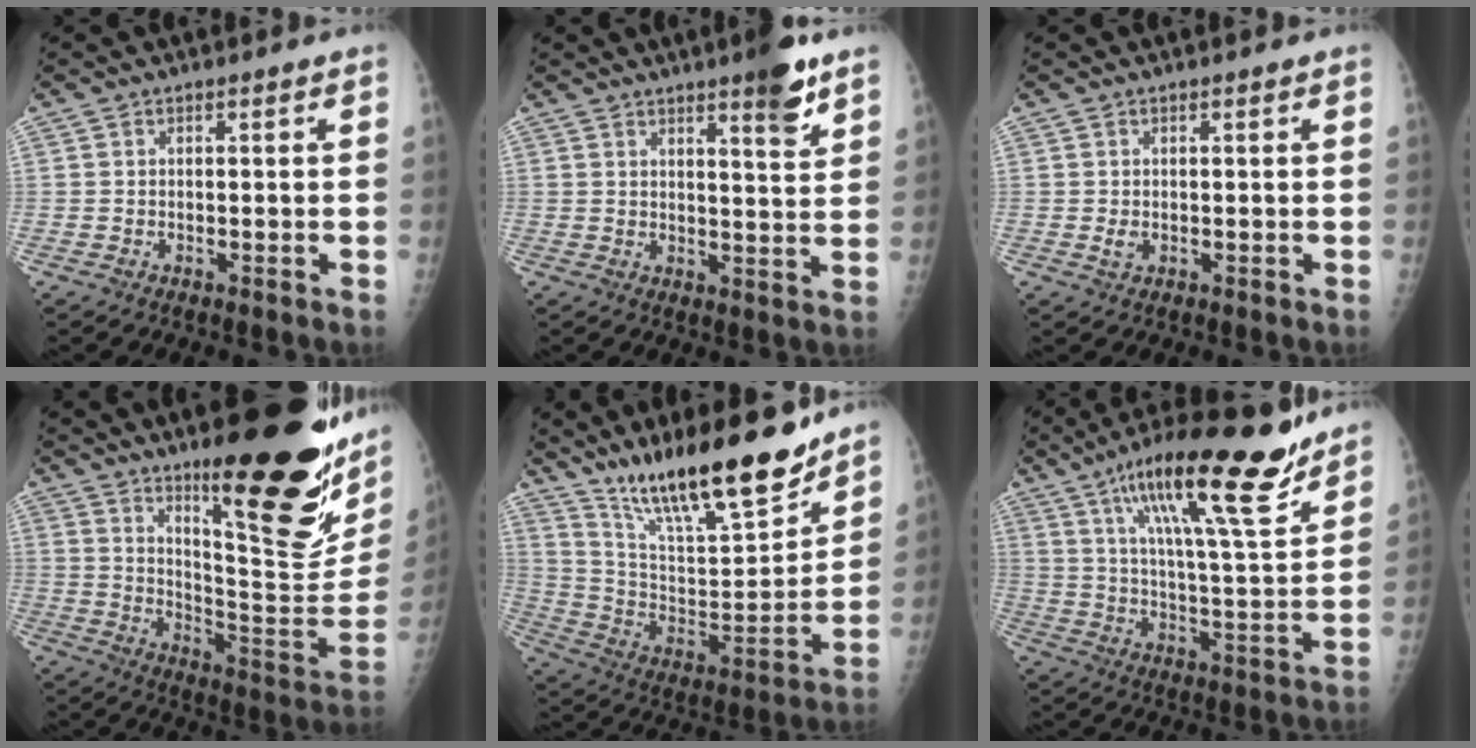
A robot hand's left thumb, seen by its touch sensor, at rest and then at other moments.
{"total": 7.0, "force": [4.7, 1.1, 5.0], "torque": [-0.062, -0.031, 0.064]}
{"total": 1.4, "force": [0.1, 1.0, 0.9], "torque": [-0.012, -0.001, 0.005]}
{"total": 27.9, "force": [15.8, 6.8, 21.9], "torque": [-0.269, -0.089, 0.249]}
{"total": 22.7, "force": [17.5, 4.9, 13.6], "torque": [-0.199, -0.089, 0.305]}
{"total": 22.4, "force": [14.7, 4.5, 16.3], "torque": [-0.243, -0.058, 0.241]}